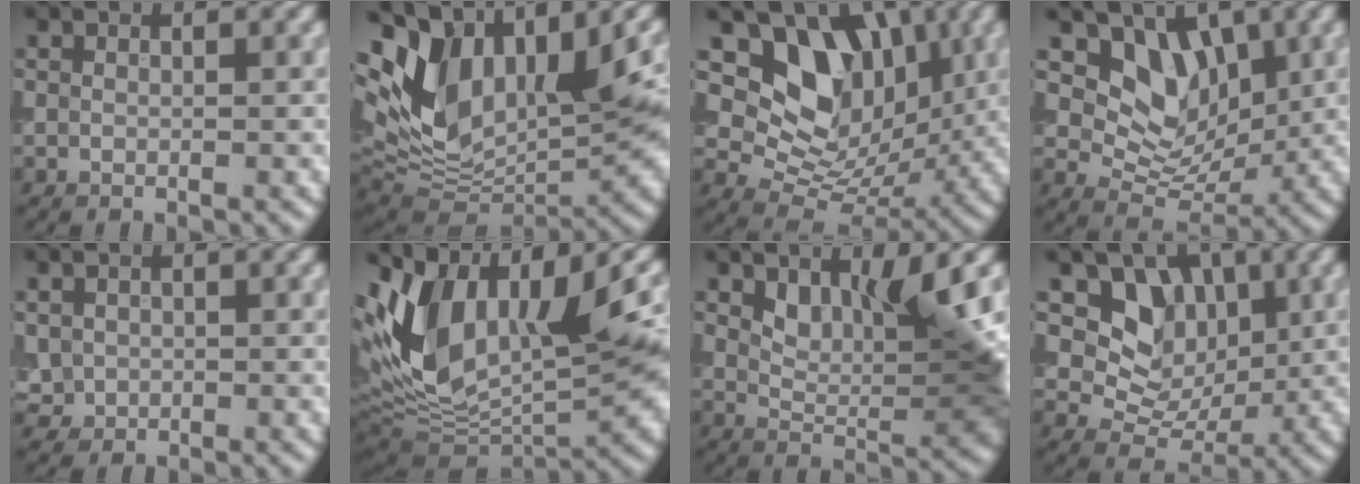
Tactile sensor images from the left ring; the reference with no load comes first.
{"total": 14.6, "force": [4.1, 8.6, 11.1], "torque": [-0.225, 0.015, 0.081]}
{"total": 9.4, "force": [3.5, 6.8, 5.4], "torque": [-0.082, -0.016, 0.059]}
{"total": 5.7, "force": [2.2, 4.2, 3.1], "torque": [-0.044, -0.015, 0.035]}
{"total": 1.9, "force": [0.1, 1.8, 0.7], "torque": [-0.011, -0.002, 0.004]}
{"total": 14.4, "force": [1.8, 8.3, 11.7], "torque": [-0.228, 0.003, 0.028]}
{"total": 5.9, "force": [2.4, 2.4, 4.7], "torque": [-0.080, -0.008, 0.047]}
{"total": 5.6, "force": [1.7, 4.6, 2.7], "torque": [-0.036, -0.012, 0.020]}